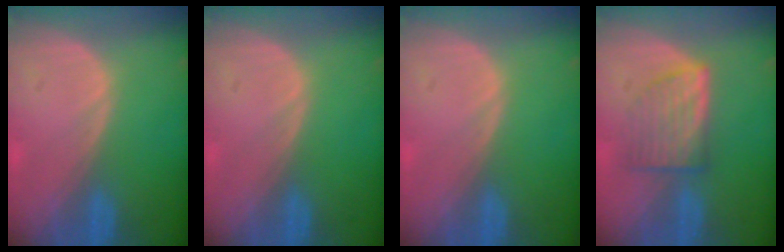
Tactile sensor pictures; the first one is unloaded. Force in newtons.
{"total": 0.0}
{"total": 0.0}
{"total": 6.2, "press": 5.9, "slide": 1.8}